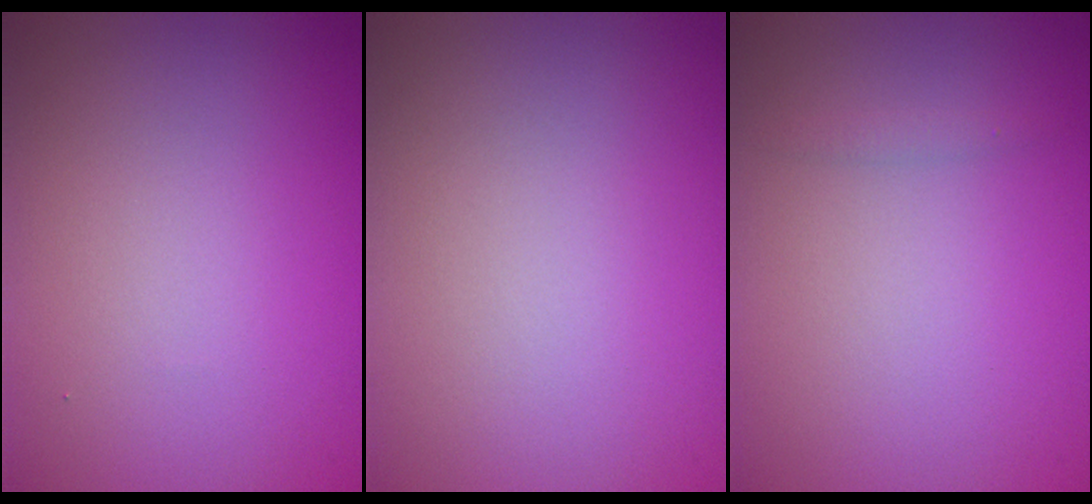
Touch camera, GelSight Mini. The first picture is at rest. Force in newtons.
{"total": 0.0}
{"total": 0.5, "press": 0.5, "slide": 0.0}